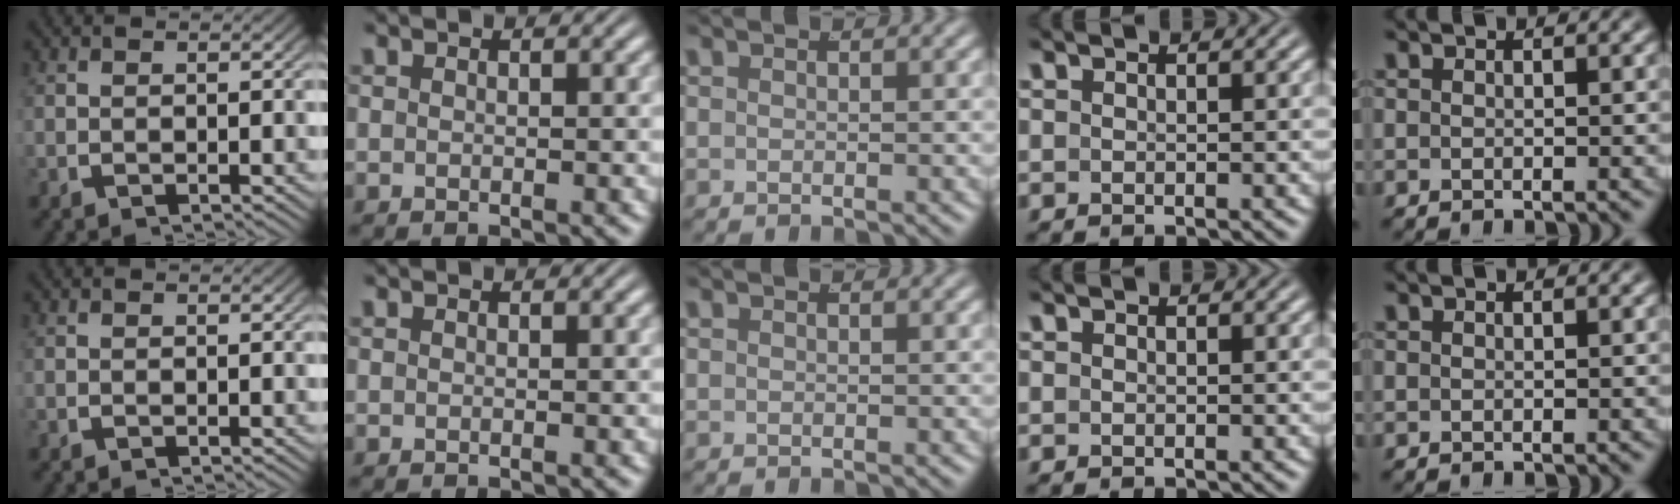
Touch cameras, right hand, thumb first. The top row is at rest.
{}